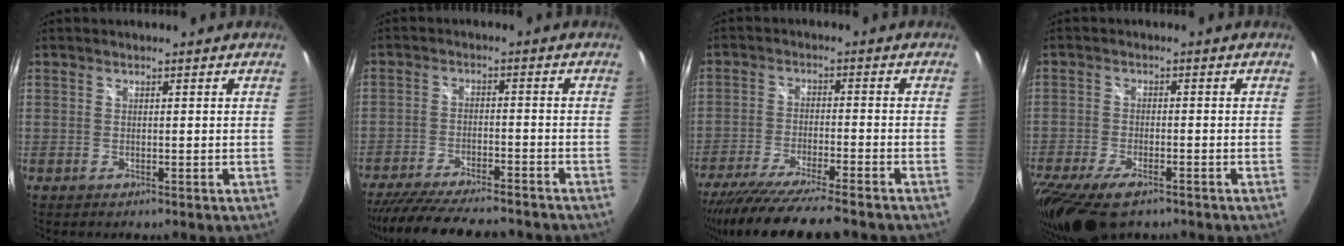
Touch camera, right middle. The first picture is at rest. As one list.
[{"total": 19.3, "force": [-16.6, 4.1, 8.9], "torque": [-0.176, -0.031, -0.252]}, {"total": 15.7, "force": [-13.6, 0.6, 7.8], "torque": [-0.157, -0.037, -0.223]}, {"total": 13.1, "force": [-8.9, 5.2, 8.0], "torque": [-0.197, -0.053, -0.160]}]